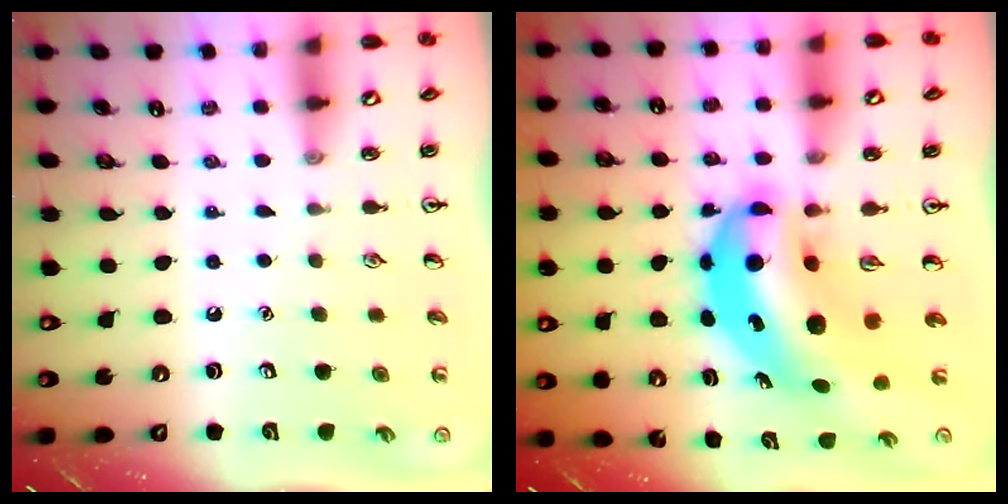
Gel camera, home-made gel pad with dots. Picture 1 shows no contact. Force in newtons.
{"total": 12.0, "press": 11.5, "slide": 3.2}